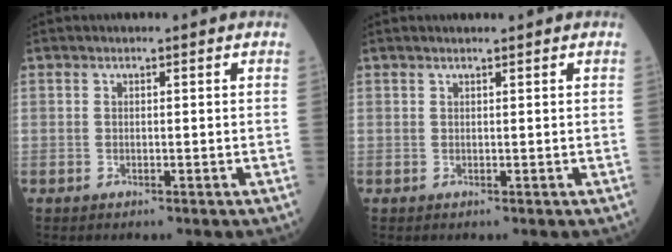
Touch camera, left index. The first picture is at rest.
{"total": 1.3, "force": [1.1, 0.0, 0.7], "torque": [-0.011, 0.012, 0.020]}